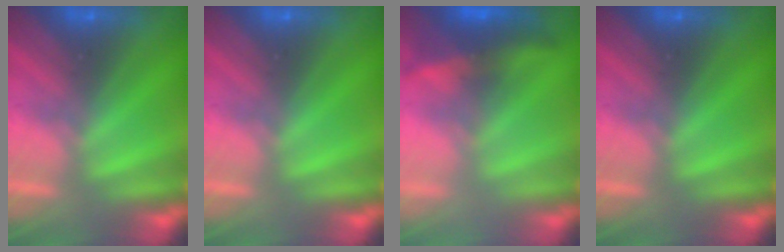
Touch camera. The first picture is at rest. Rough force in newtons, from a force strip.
{"total": 0.0}
{"total": 3.3}
{"total": 0.0}